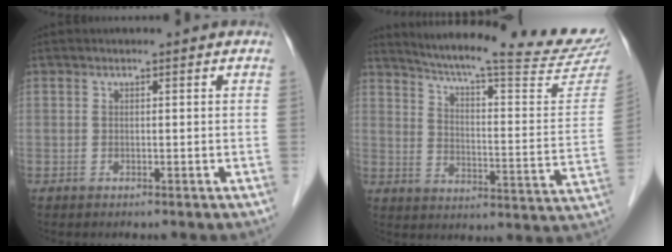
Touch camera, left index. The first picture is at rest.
{"total": 26.2, "force": [24.0, -0.1, 10.6], "torque": [-0.160, -0.089, 0.305]}